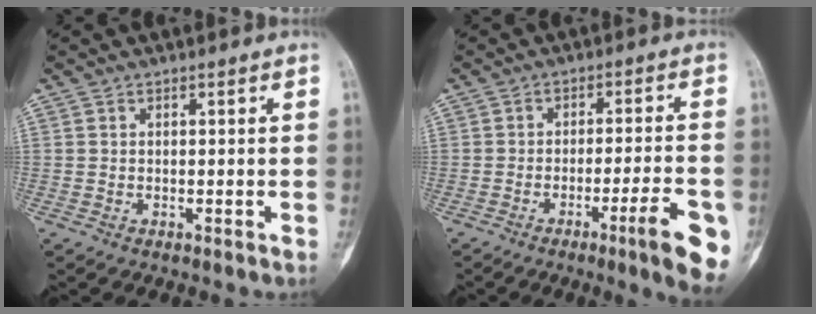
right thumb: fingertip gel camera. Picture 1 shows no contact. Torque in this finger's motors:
{"motor_torque": [-0.16, 0.51, 0.10, -0.12, 0.06]}